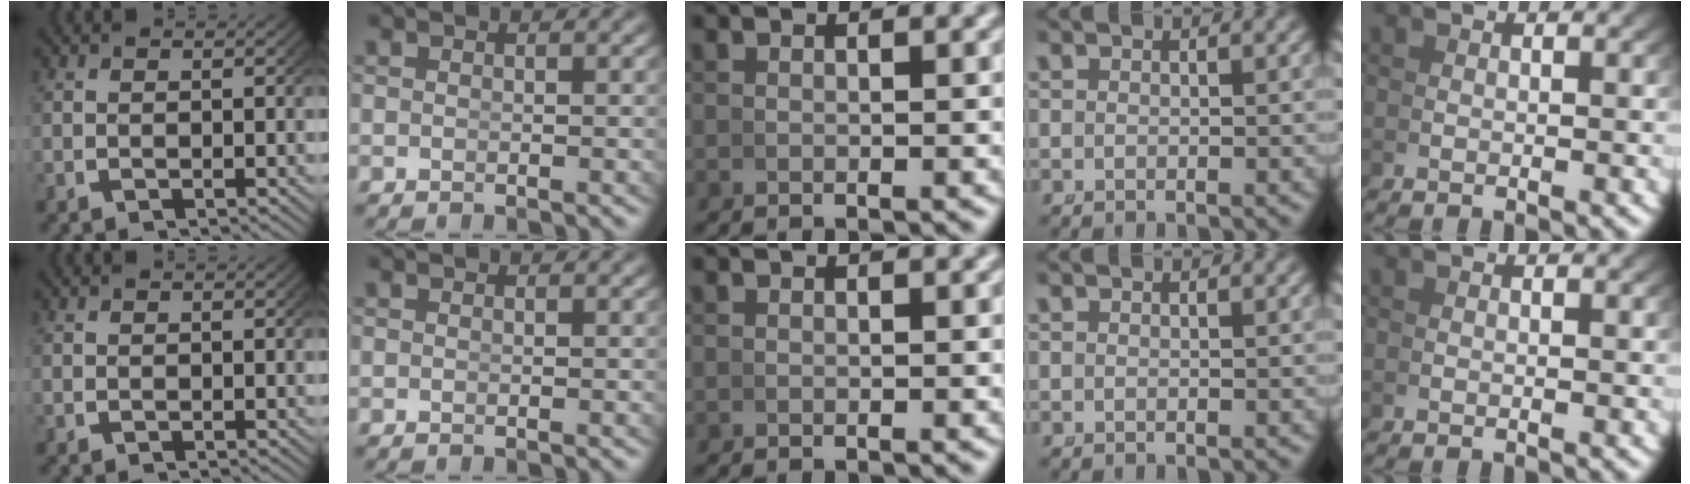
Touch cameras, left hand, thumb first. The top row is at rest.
{}